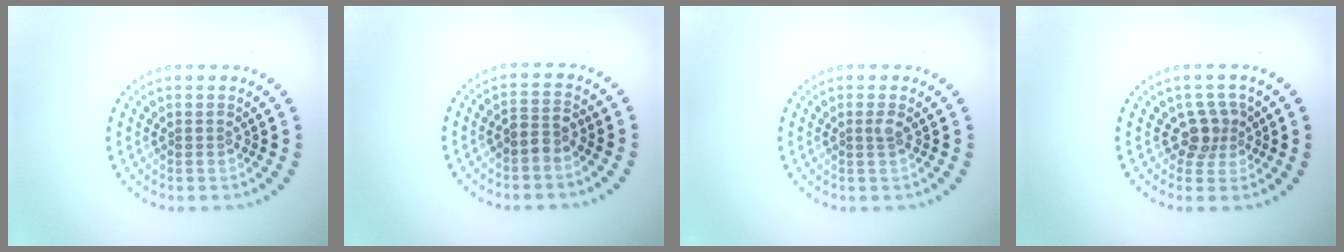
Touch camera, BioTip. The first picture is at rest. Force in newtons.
{"total": 1.7, "press": 1.2, "slide": 1.1}
{"total": 0.7, "press": 0.6, "slide": 0.5}
{"total": 2.4, "press": 1.8, "slide": 1.6}